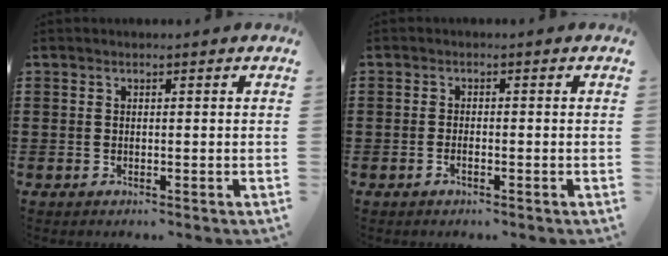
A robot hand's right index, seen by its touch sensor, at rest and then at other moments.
{"total": 0.9, "force": [-0.7, 0.2, 0.6], "torque": [-0.013, -0.004, -0.011]}